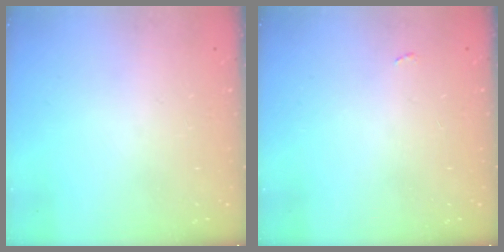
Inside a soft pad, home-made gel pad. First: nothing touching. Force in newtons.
{"total": 2.2, "press": 2.2, "slide": 0.3}